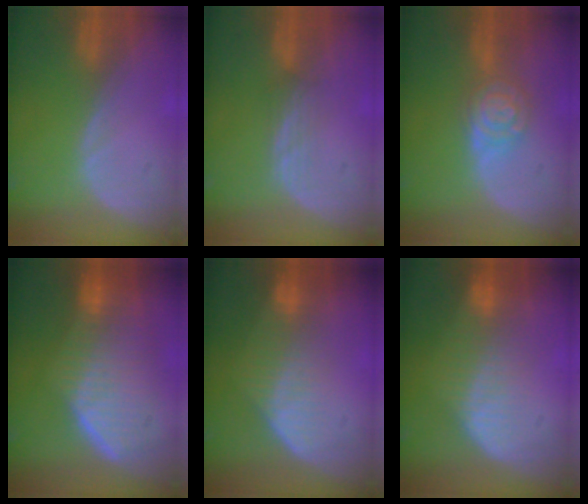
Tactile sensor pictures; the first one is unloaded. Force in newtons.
{"total": 2.3, "press": 2.2, "slide": 0.6}
{"total": 6.1, "press": 6.1, "slide": 0.4}
{"total": 9.6, "press": 9.0, "slide": 3.4}
{"total": 7.2, "press": 6.1, "slide": 3.8}
{"total": 7.5, "press": 6.7, "slide": 3.4}